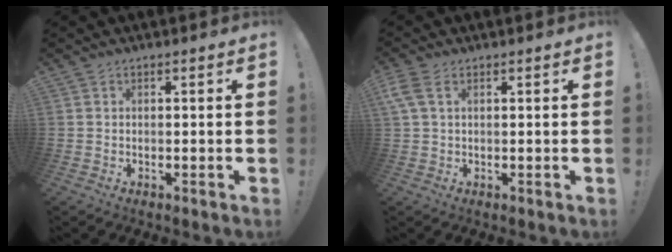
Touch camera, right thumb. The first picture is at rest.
{"total": 4.3, "force": [1.5, 2.2, 3.4], "torque": [-0.081, 0.001, 0.026]}